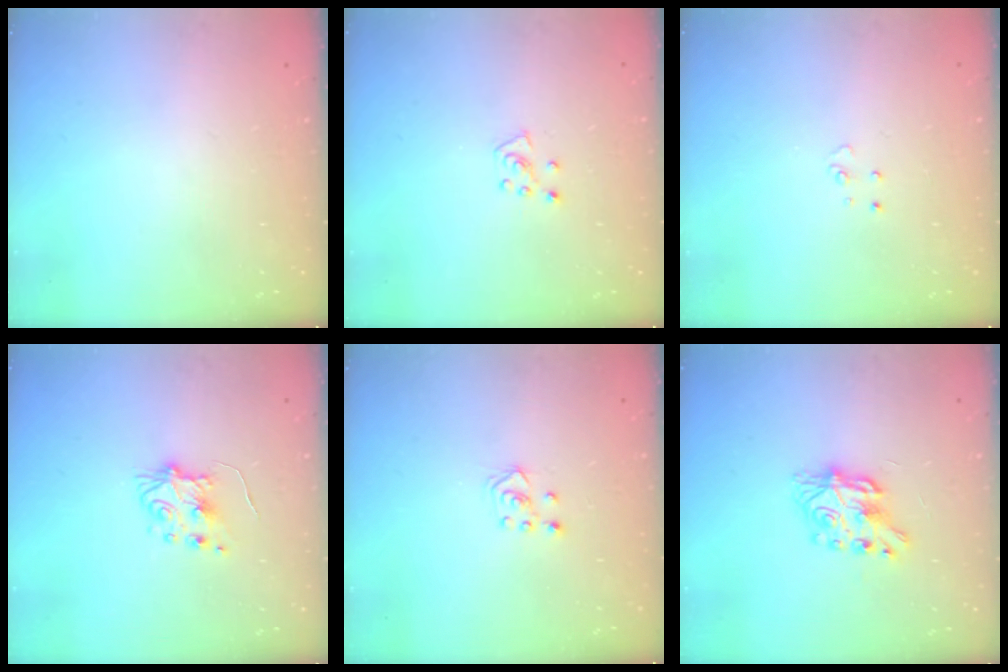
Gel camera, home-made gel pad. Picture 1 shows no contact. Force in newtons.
{"total": 5.0, "press": 5.0, "slide": 0.4}
{"total": 2.9, "press": 2.9, "slide": 0.2}
{"total": 6.4, "press": 6.4, "slide": 0.4}
{"total": 3.6, "press": 3.6, "slide": 0.4}
{"total": 8.6, "press": 8.5, "slide": 0.8}